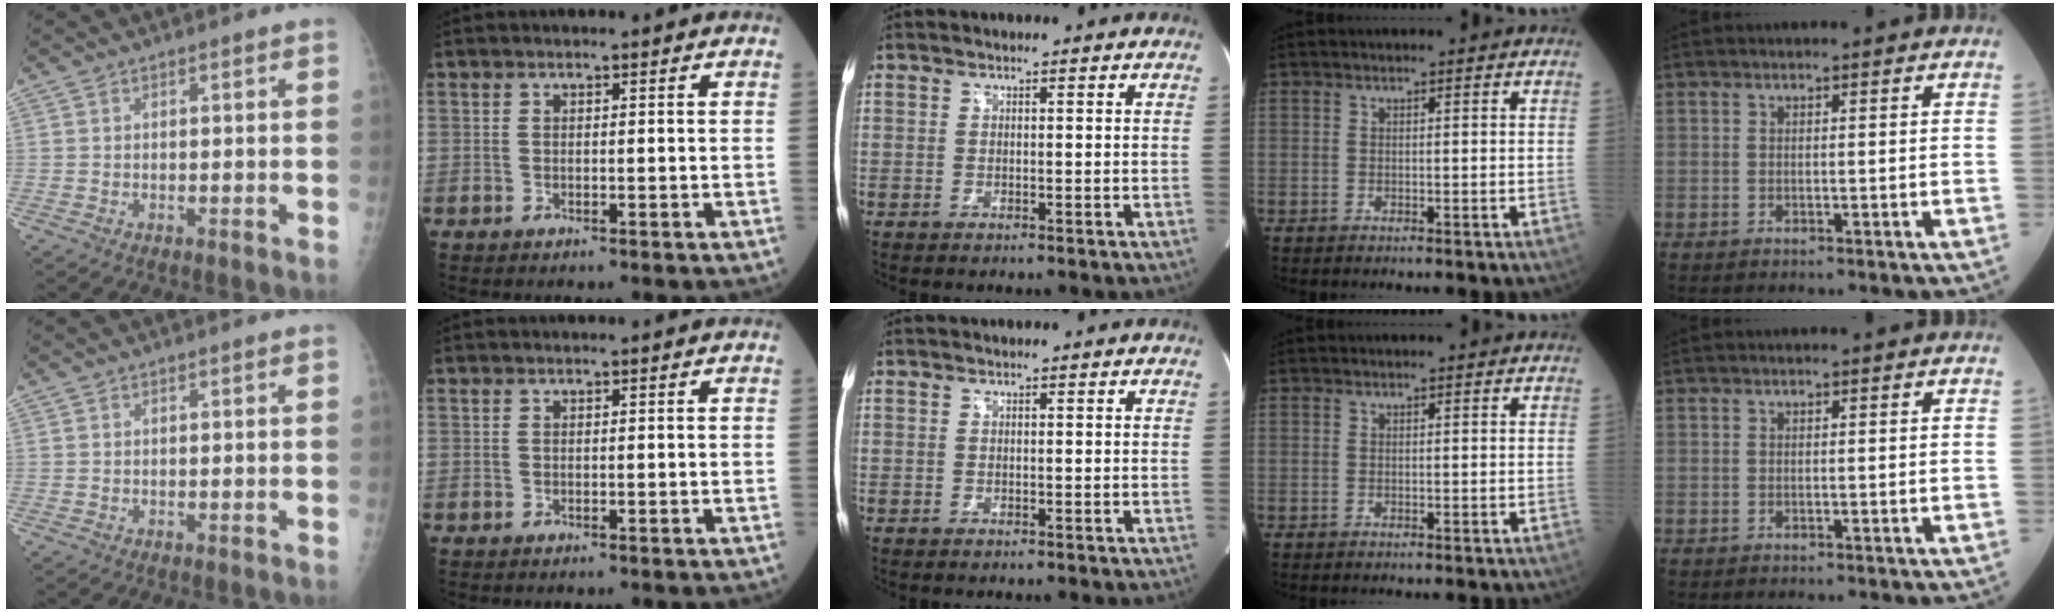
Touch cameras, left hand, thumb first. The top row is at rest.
{}